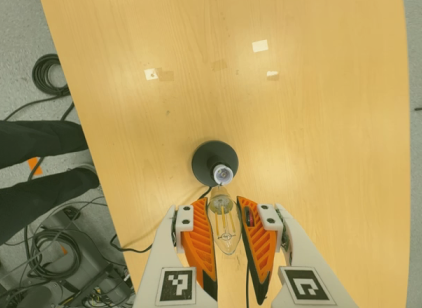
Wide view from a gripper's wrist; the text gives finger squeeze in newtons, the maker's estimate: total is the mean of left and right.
{"total": 21.0, "left": 23.4, "right": 18.7}